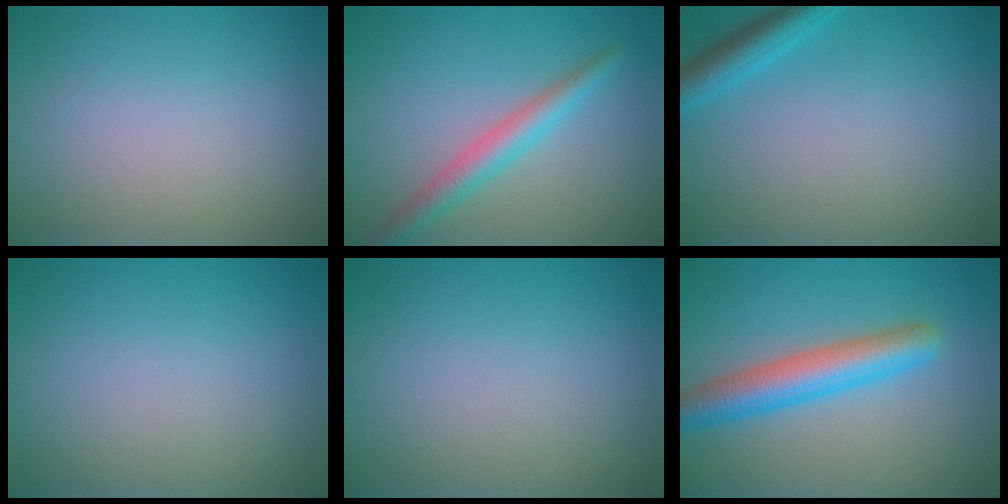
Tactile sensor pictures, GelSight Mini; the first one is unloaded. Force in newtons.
{"total": 3.3, "press": 3.3, "slide": 0.1}
{"total": 2.8, "press": 2.8, "slide": 0.2}
{"total": 0.0}
{"total": 0.0}
{"total": 5.3, "press": 5.3, "slide": 0.1}